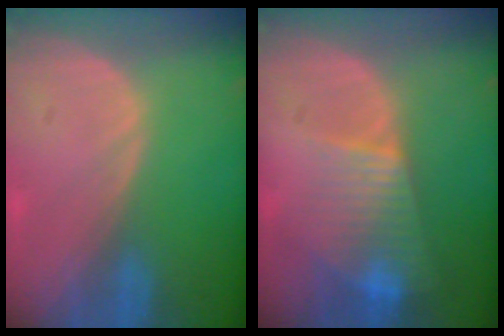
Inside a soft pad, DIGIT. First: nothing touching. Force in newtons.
{"total": 7.9, "press": 6.7, "slide": 4.3}